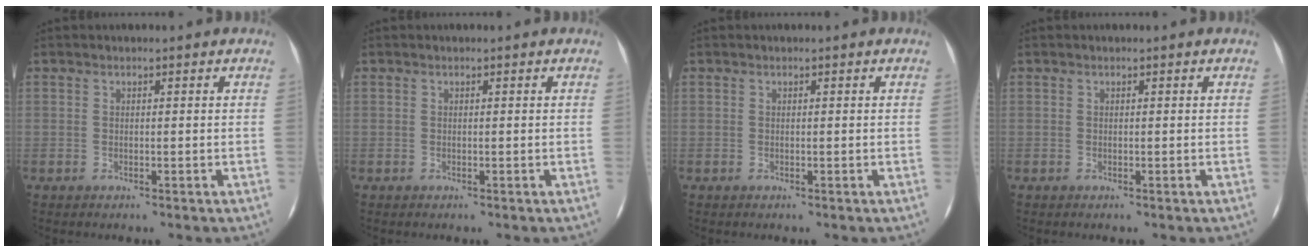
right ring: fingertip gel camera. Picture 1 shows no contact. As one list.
[{"total": 0.0}, {"total": 0.0}, {"total": 0.0}]